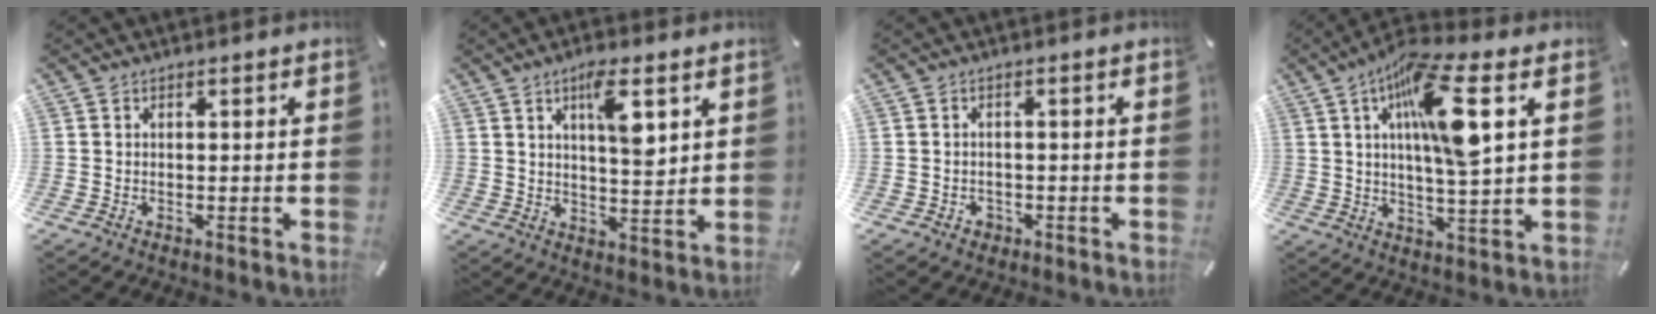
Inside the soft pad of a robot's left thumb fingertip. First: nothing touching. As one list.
[{"total": 8.5, "force": [4.1, 2.9, 6.9], "torque": [-0.102, -0.020, 0.062]}, {"total": 2.0, "force": [-1.0, 1.7, 0.5], "torque": [-0.011, 0.006, -0.022]}, {"total": 14.3, "force": [5.2, 3.1, 12.9], "torque": [-0.232, -0.009, 0.081]}]